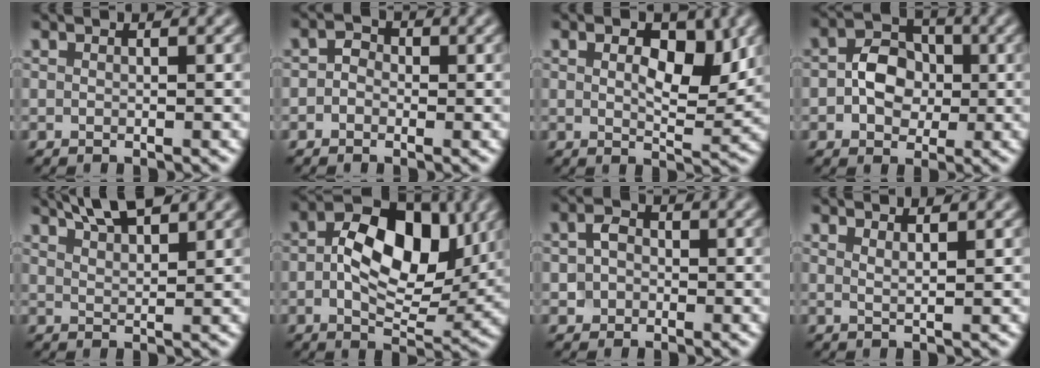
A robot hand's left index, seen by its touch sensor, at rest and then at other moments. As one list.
[{"total": 1.5, "force": [-0.5, 1.3, 0.6], "torque": [-0.005, 0.002, -0.017]}, {"total": 5.3, "force": [1.7, 2.5, 4.3], "torque": [-0.063, -0.003, 0.028]}, {"total": 4.2, "force": [-0.4, 3.3, 2.6], "torque": [-0.038, 0.004, -0.013]}, {"total": 5.2, "force": [4.1, 1.4, 2.9], "torque": [-0.029, 0.020, 0.045]}, {"total": 9.9, "force": [1.0, 5.7, 8.0], "torque": [-0.121, 0.007, 0.013]}, {"total": 2.4, "force": [-0.1, 2.1, 1.2], "torque": [-0.013, 0.001, -0.011]}, {"total": 1.4, "force": [1.1, 0.3, 0.8], "torque": [-0.003, -0.001, 0.012]}]